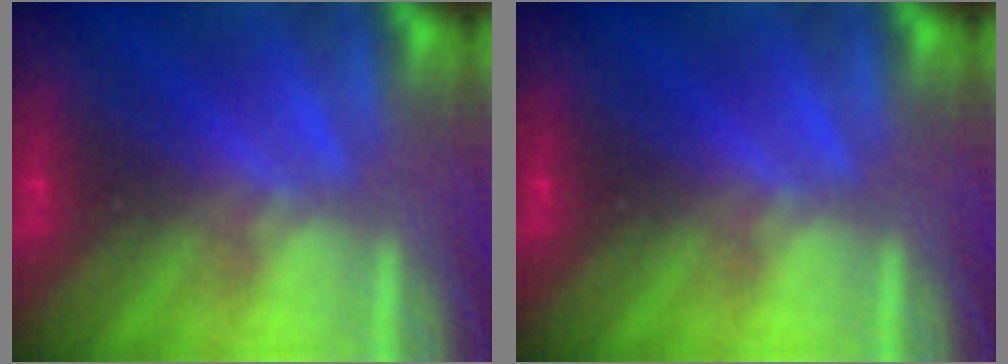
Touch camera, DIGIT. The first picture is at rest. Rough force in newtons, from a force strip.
{"total": 0.0}